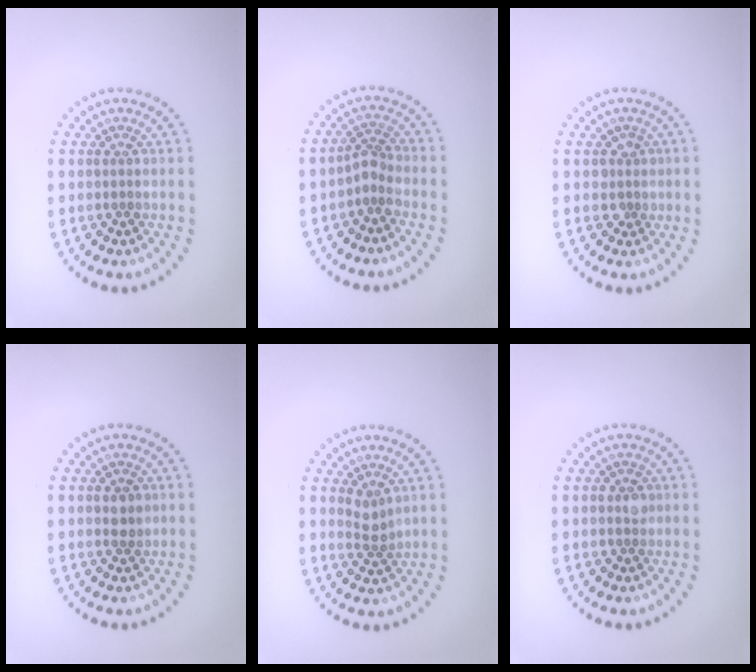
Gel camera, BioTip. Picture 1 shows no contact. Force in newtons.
{"total": 1.9, "press": 1.4, "slide": 1.3}
{"total": 1.7, "press": 1.4, "slide": 1.0}
{"total": 1.3, "press": 1.3, "slide": 0.3}
{"total": 1.6, "press": 1.3, "slide": 1.0}
{"total": 1.0, "press": 0.9, "slide": 0.5}